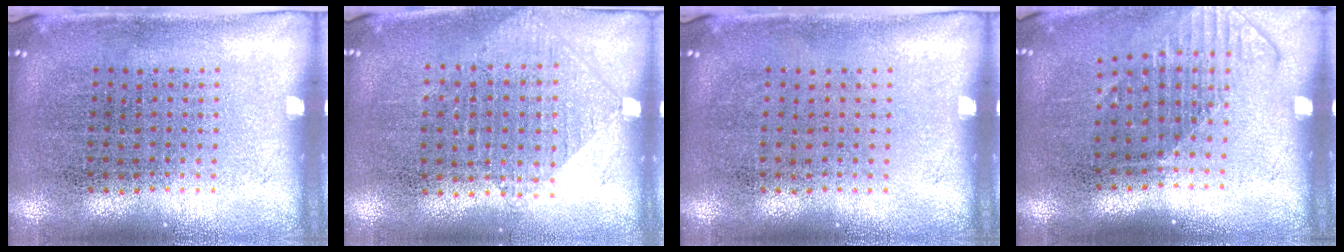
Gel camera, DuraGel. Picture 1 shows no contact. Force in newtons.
{"total": 0.9, "press": 0.9, "slide": 0.3}
{"total": 0.0}
{"total": 1.6, "press": 1.2, "slide": 1.0}